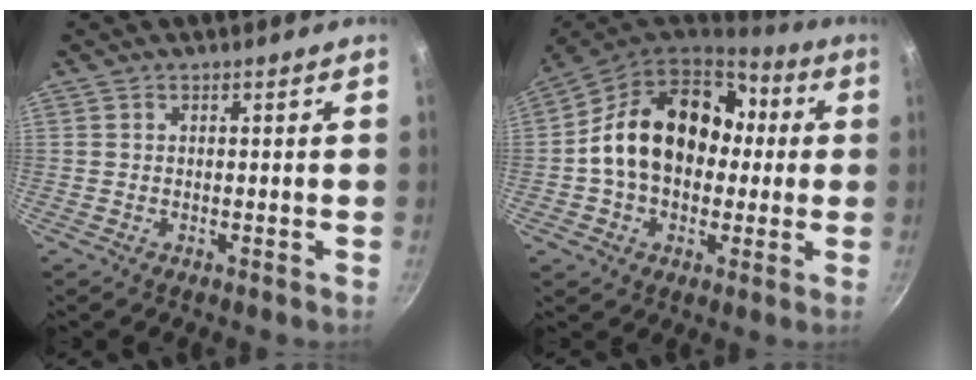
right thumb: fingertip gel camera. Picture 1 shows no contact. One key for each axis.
{"total": 20.4, "fx": 1.7, "fy": 15.2, "fz": 13.5, "tx": -0.194, "ty": 0.042, "tz": 0.021}